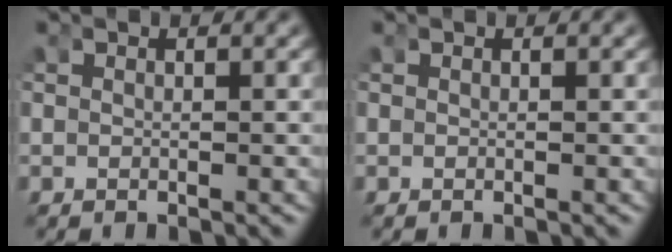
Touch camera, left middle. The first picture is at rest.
{"total": 0.0}